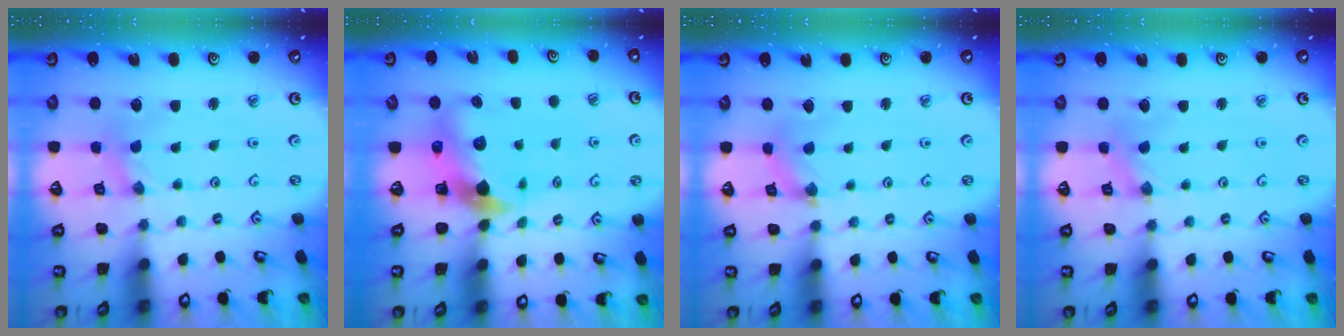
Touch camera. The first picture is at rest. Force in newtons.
{"total": 8.9, "press": 8.8, "slide": 1.7}
{"total": 2.8, "press": 2.8, "slide": 0.3}
{"total": 0.0}